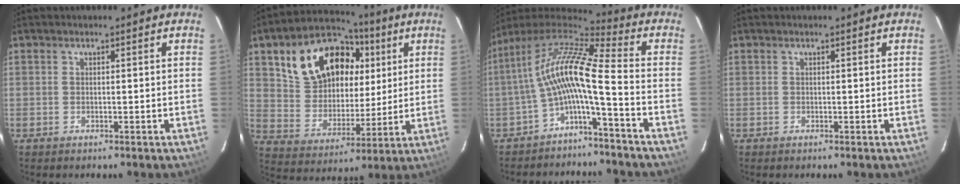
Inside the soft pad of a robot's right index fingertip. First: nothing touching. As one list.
[{"total": 20.1, "force": [8.1, 13.6, 12.5], "torque": [-0.253, 0.053, 0.155]}, {"total": 11.4, "force": [-2.7, 0.8, 11.1], "torque": [-0.209, 0.014, -0.060]}, {"total": 0.0}]